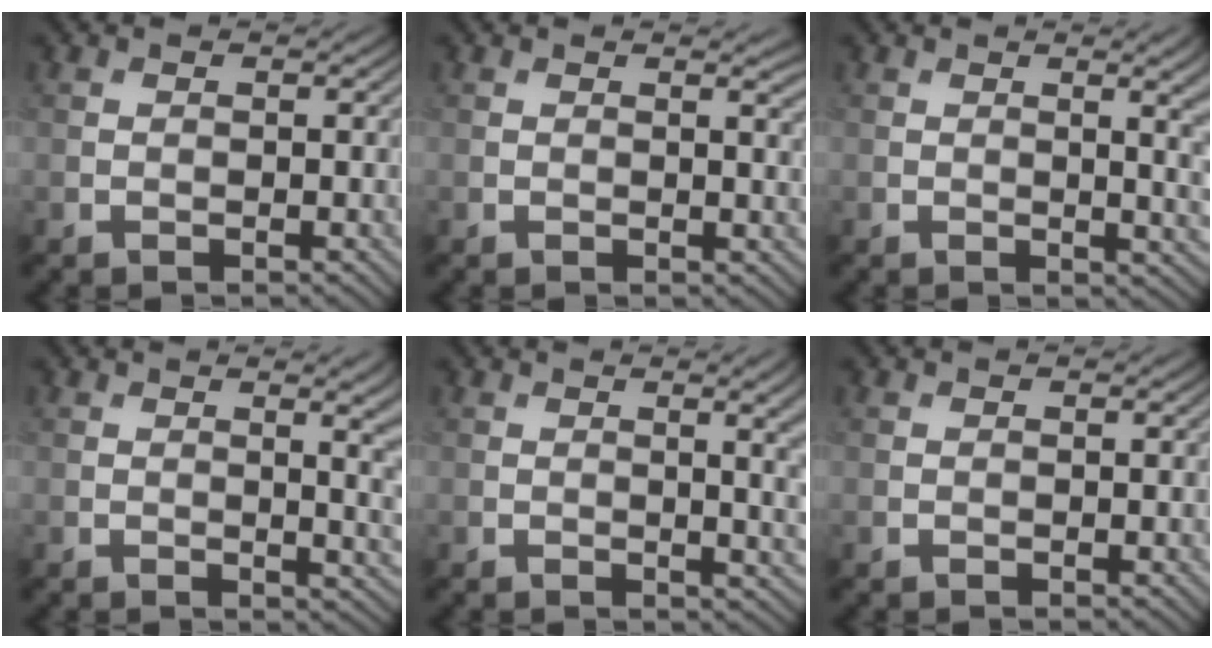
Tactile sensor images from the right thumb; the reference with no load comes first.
{"total": 2.1, "force": [0.7, 0.5, 1.9], "torque": [-0.026, -0.001, 0.011]}
{"total": 5.4, "force": [0.5, 1.7, 5.1], "torque": [-0.058, 0.004, 0.008]}
{"total": 6.2, "force": [0.6, 2.2, 5.8], "torque": [-0.057, 0.005, 0.007]}
{"total": 4.8, "force": [0.5, 1.4, 4.5], "torque": [-0.056, 0.003, 0.010]}
{"total": 0.0}